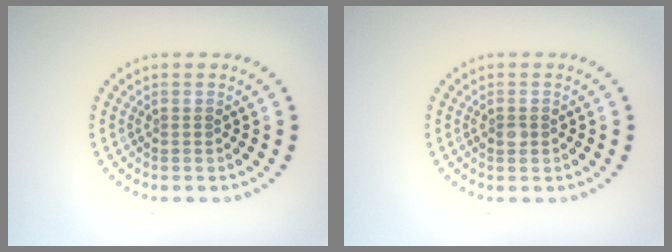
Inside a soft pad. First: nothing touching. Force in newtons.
{"total": 1.0, "press": 1.0, "slide": 0.0}